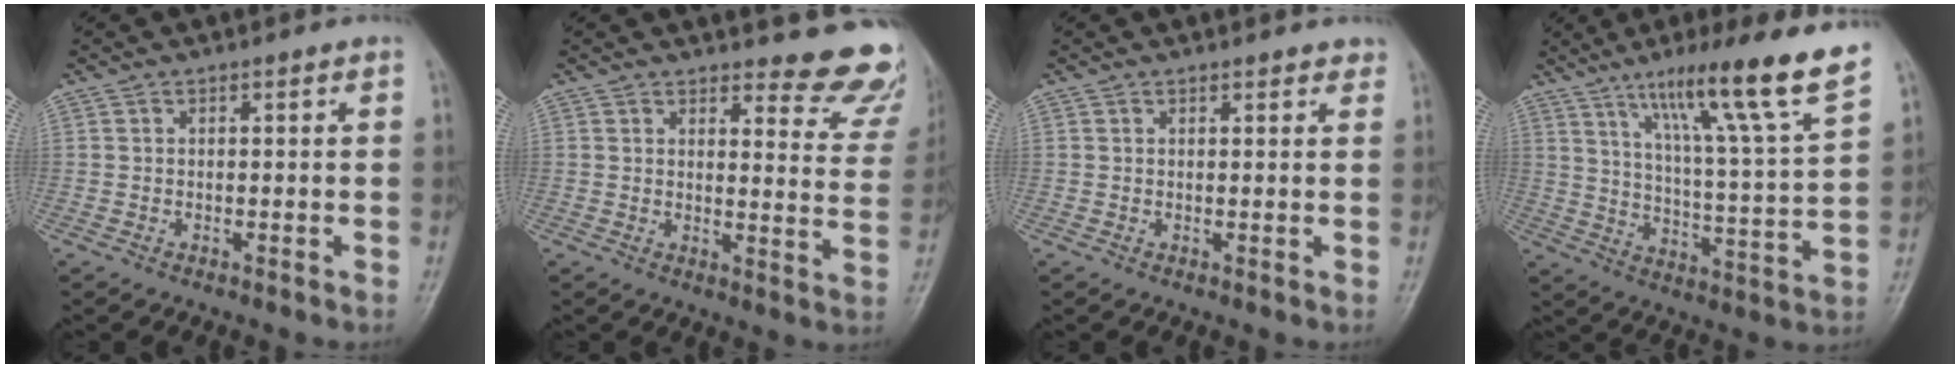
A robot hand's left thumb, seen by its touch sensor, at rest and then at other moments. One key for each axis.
{"total": 12.4, "fx": 11.6, "fy": 3.2, "fz": 3.1, "tx": 0.007, "ty": -0.112, "tz": 0.108}
{"total": 2.1, "fx": 1.9, "fy": 0.8, "fz": 0.7, "tx": 0.007, "ty": -0.005, "tz": 0.016}
{"total": 18.9, "fx": 12.1, "fy": 0.4, "fz": 14.5, "tx": -0.209, "ty": -0.055, "tz": 0.187}